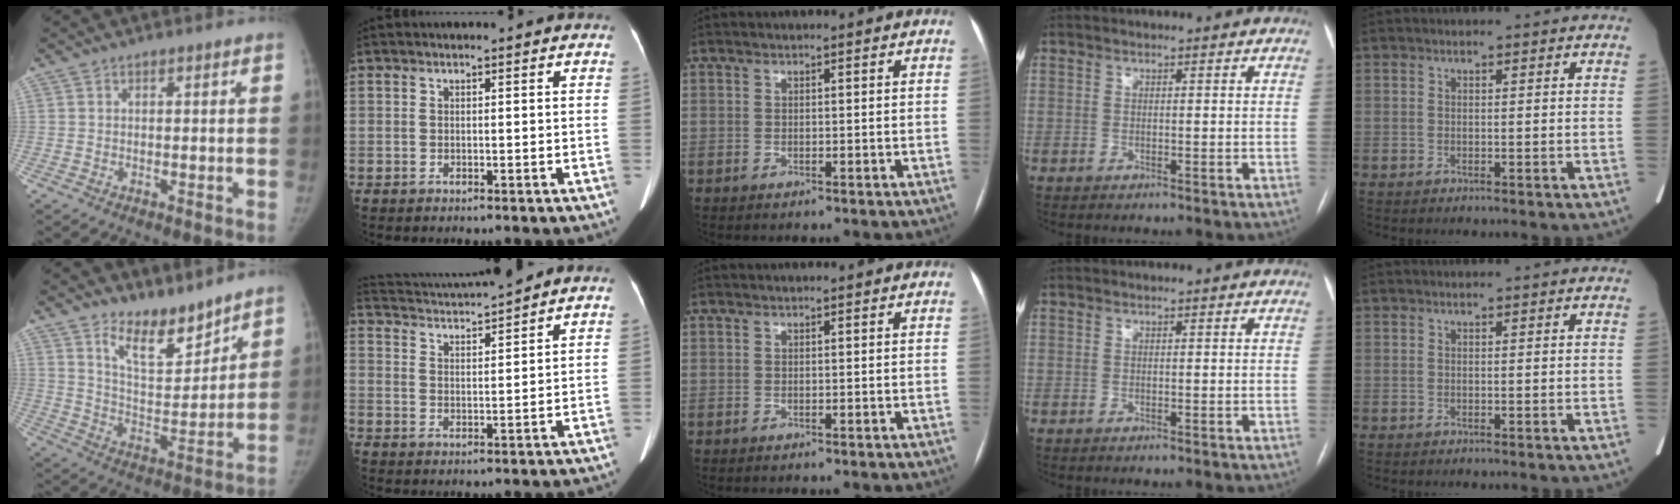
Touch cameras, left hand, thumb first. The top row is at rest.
{"thumb": {"total": 9.8, "force": [8.1, 3.5, 4.3], "torque": [-0.044, -0.076, 0.152]}, "index": {"total": 10.5, "force": [10.0, -1.1, 3.1], "torque": [-0.070, 0.020, 0.162]}}